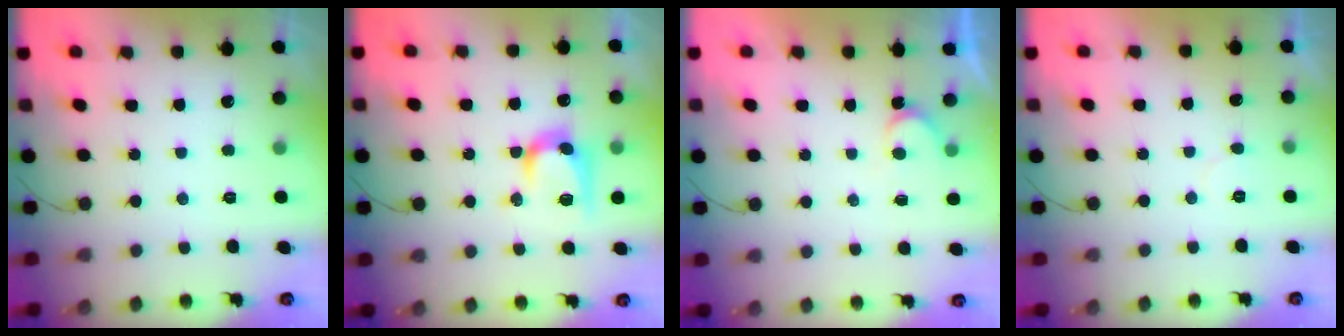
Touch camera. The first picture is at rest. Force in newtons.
{"total": 11.9, "press": 11.9, "slide": 0.8}
{"total": 3.5, "press": 3.5, "slide": 0.2}
{"total": 3.0, "press": 3.0, "slide": 0.2}